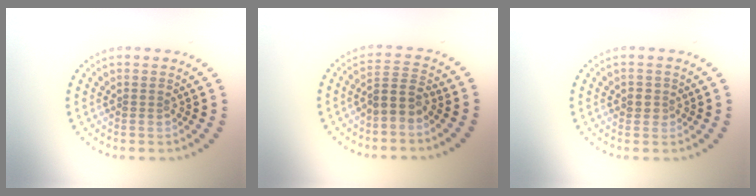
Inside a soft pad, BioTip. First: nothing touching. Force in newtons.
{"total": 2.6, "press": 2.1, "slide": 1.5}
{"total": 1.3, "press": 1.1, "slide": 0.6}